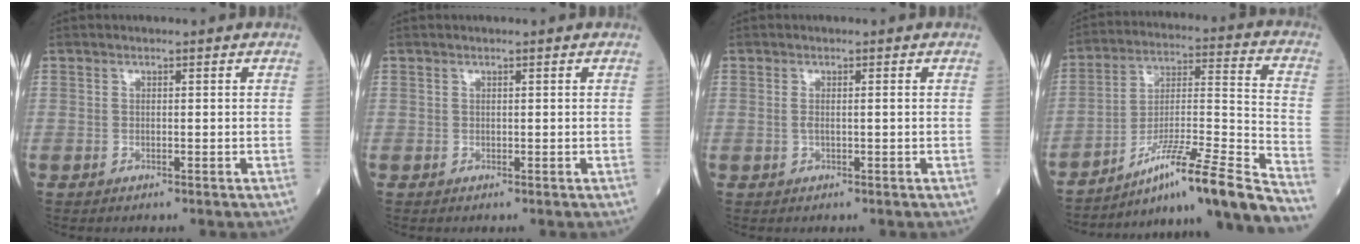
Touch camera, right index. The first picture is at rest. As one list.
[{"total": 0.0}, {"total": 1.2, "force": [0.0, 0.2, 1.2], "torque": [-0.028, -0.001, 0.002]}, {"total": 20.0, "force": [-16.1, -1.6, 11.7], "torque": [-0.161, 0.003, -0.270]}]